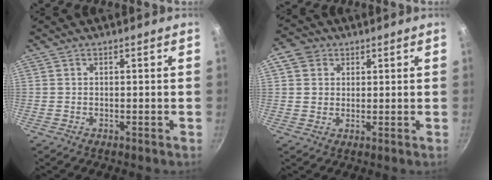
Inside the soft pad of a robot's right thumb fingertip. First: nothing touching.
{"total": 5.3, "force": [1.9, 4.5, 1.8], "torque": [0.001, 0.002, 0.028]}